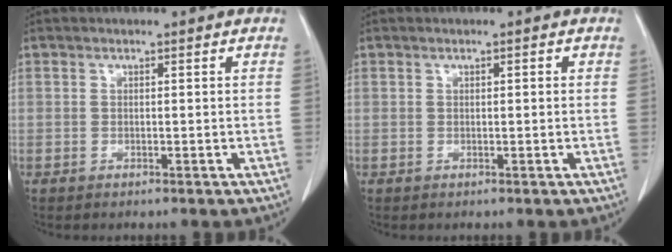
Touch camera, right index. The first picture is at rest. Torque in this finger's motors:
{"motor_torque": [-0.17, 0.09, 0.01, -0.01]}